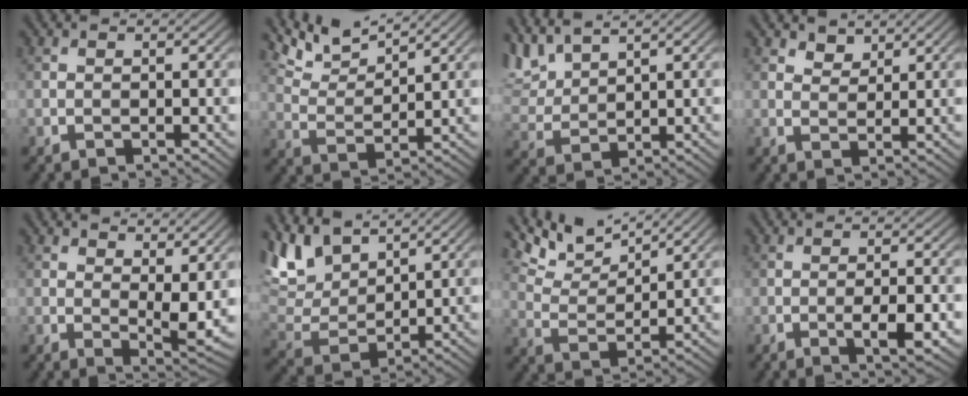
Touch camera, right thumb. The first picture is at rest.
{"total": 6.9, "force": [5.6, 1.6, 3.6], "torque": [-0.093, 0.006, 0.117]}
{"total": 6.6, "force": [5.2, 2.1, 3.6], "torque": [-0.099, 0.013, 0.107]}
{"total": 2.5, "force": [2.0, 1.3, 0.7], "torque": [-0.017, -0.003, 0.040]}
{"total": 6.8, "force": [3.2, 2.7, 5.4], "torque": [-0.084, -0.011, 0.059]}
{"total": 9.9, "force": [6.8, 4.3, 5.7], "torque": [-0.165, 0.009, 0.135]}
{"total": 8.1, "force": [6.6, 2.2, 4.2], "torque": [-0.104, 0.004, 0.120]}
{"total": 4.2, "force": [-1.7, 1.0, 3.8], "torque": [-0.062, 0.002, -0.024]}